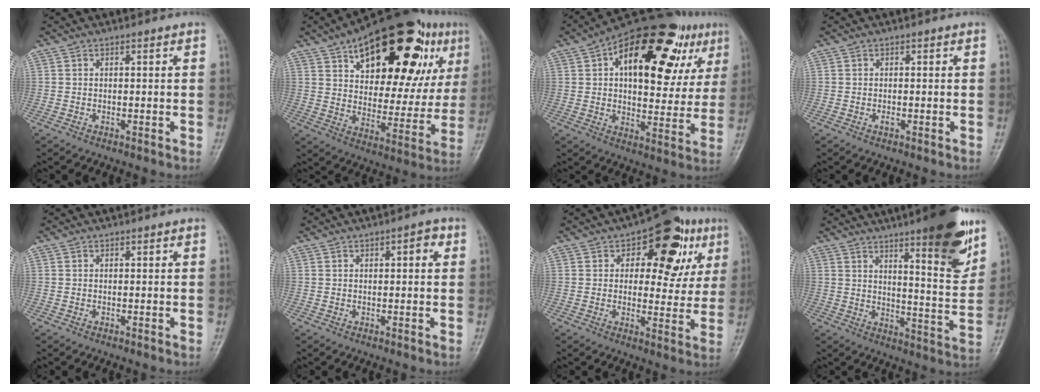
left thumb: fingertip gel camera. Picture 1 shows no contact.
{"total": 31.0, "force": [14.3, 14.2, 23.6], "torque": [-0.302, 0.003, 0.213]}
{"total": 27.5, "force": [11.2, 13.4, 21.3], "torque": [-0.262, 0.016, 0.159]}
{"total": 0.6, "force": [-0.3, 0.4, 0.3], "torque": [-0.003, -0.001, -0.008]}
{"total": 0.0}
{"total": 2.6, "force": [0.9, 1.1, 2.2], "torque": [-0.024, 0.003, 0.009]}
{"total": 14.4, "force": [5.5, 8.5, 10.3], "torque": [-0.070, 0.000, 0.066]}
{"total": 15.6, "force": [9.5, 3.0, 12.0], "torque": [-0.141, -0.060, 0.139]}